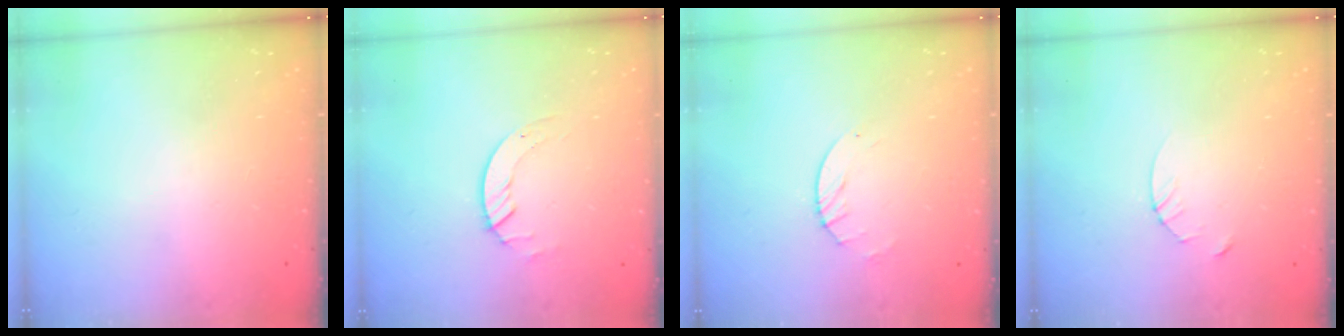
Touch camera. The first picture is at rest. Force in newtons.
{"total": 2.0, "press": 2.0, "slide": 0.2}
{"total": 2.6, "press": 2.5, "slide": 0.4}
{"total": 3.2, "press": 3.2, "slide": 0.3}